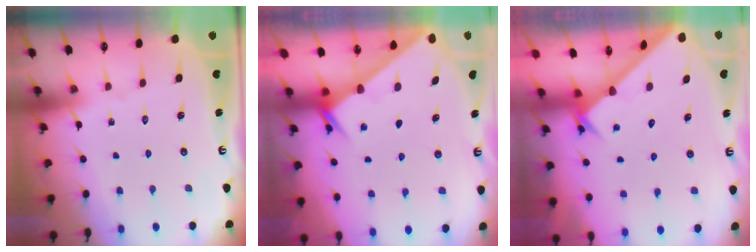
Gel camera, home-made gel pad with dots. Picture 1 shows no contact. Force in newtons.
{"total": 1.9, "press": 1.9, "slide": 0.2}
{"total": 2.6, "press": 2.6, "slide": 0.2}